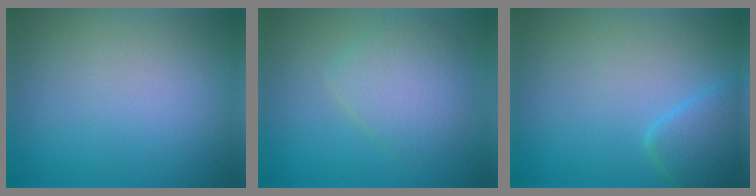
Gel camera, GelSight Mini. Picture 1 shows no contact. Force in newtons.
{"total": 3.7, "press": 3.7, "slide": 0.0}
{"total": 2.6, "press": 2.6, "slide": 0.2}